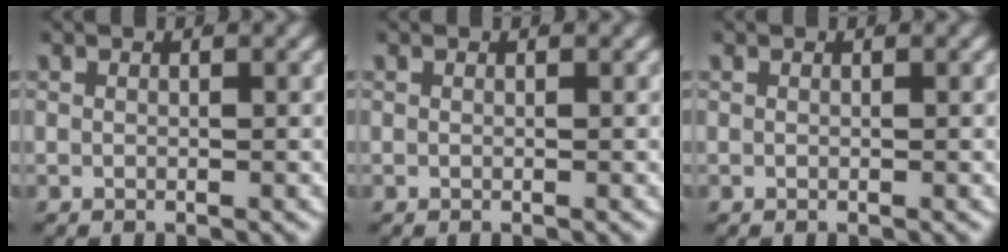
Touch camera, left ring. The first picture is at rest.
{"total": 0.0}
{"total": 0.0}